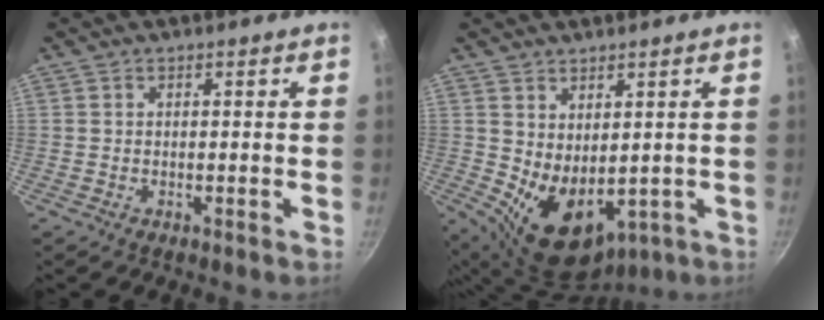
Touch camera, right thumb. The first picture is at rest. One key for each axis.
{"total": 10.4, "fx": 0.4, "fy": 6.8, "fz": 7.8, "tx": -0.104, "ty": -0.027, "tz": 0.036}